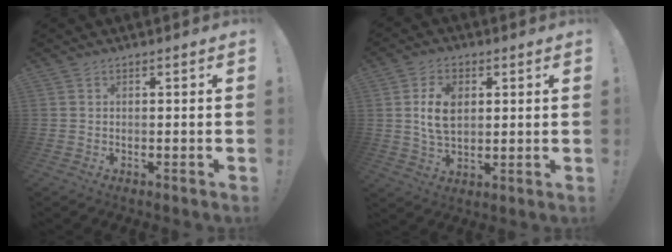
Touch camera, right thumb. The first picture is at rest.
{"total": 9.8, "force": [1.9, 6.8, 6.9], "torque": [-0.121, 0.004, 0.033]}